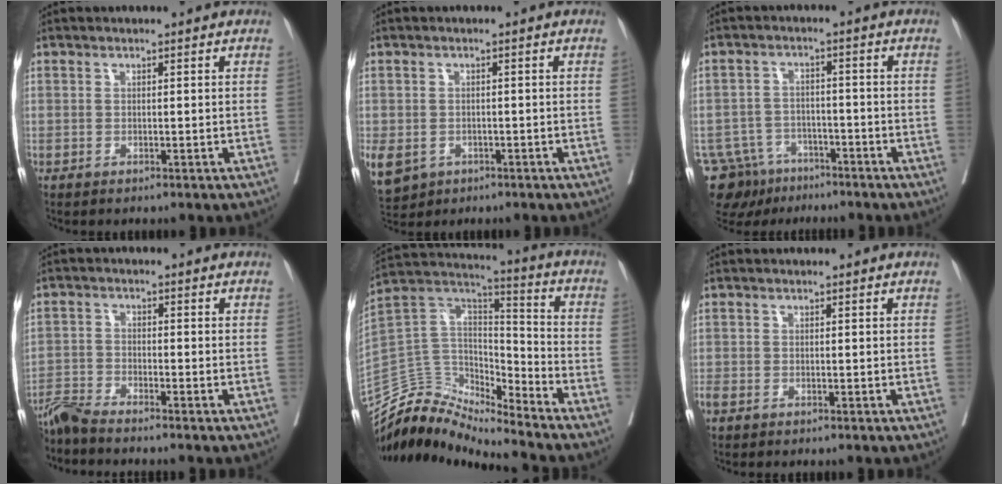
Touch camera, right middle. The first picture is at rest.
{"total": 13.7, "force": [-5.5, 11.2, 5.5], "torque": [-0.177, -0.011, -0.069]}
{"total": 8.6, "force": [-6.5, 5.4, 1.6], "torque": [-0.031, 0.006, -0.102]}
{"total": 4.9, "force": [-4.7, -0.8, 1.3], "torque": [-0.022, -0.019, -0.093]}
{"total": 13.9, "force": [-13.7, 2.2, 1.6], "torque": [-0.031, 0.081, -0.258]}
{"total": 2.1, "force": [-1.6, 1.0, 1.1], "torque": [-0.032, -0.007, -0.027]}